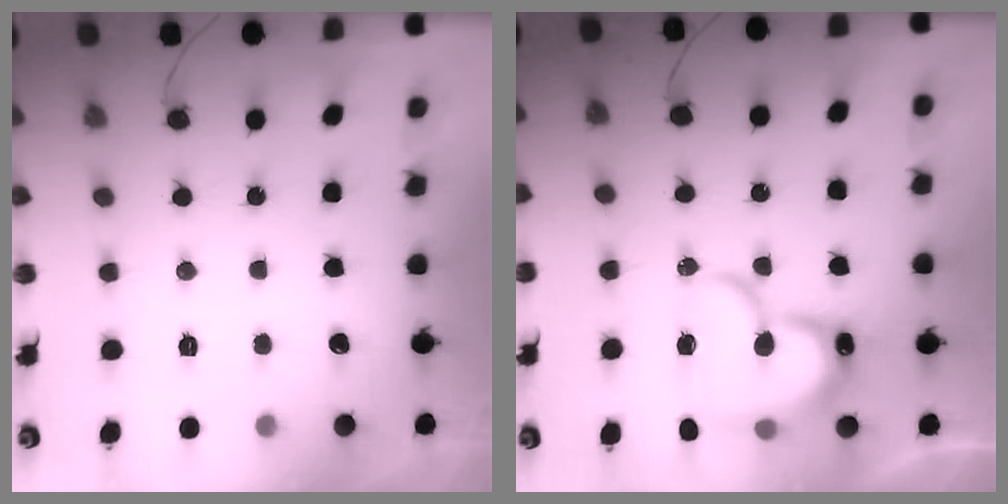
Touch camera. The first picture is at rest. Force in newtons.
{"total": 17.6, "press": 17.5, "slide": 1.0}